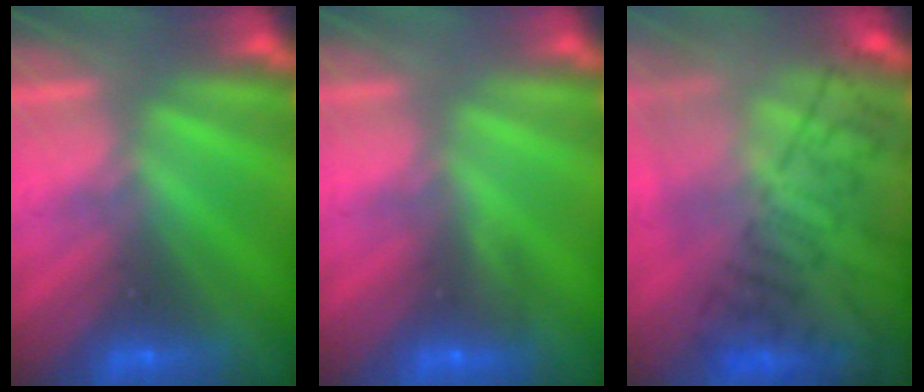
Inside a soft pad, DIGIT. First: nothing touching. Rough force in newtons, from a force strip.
{"total": 2.9}
{"total": 8.7}